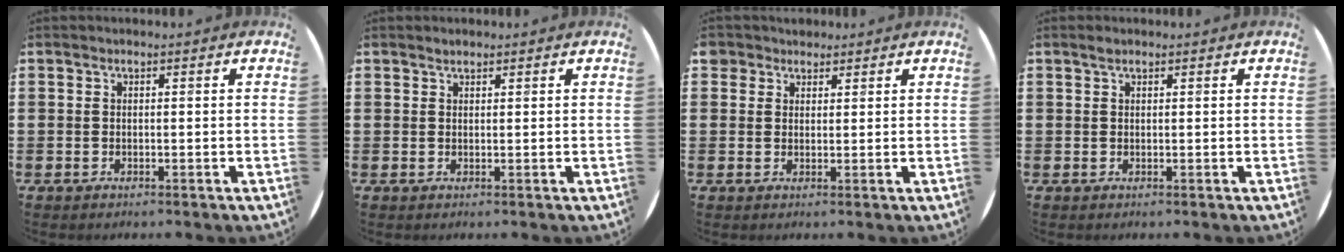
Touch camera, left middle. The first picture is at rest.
{"total": 0.8, "force": [0.7, 0.2, 0.1], "torque": [-0.004, 0.001, 0.014]}
{"total": 2.3, "force": [1.9, 1.4, -0.1], "torque": [0.003, 0.004, 0.036]}
{"total": 0.6, "force": [0.5, 0.2, 0.3], "torque": [-0.007, 0.001, 0.009]}